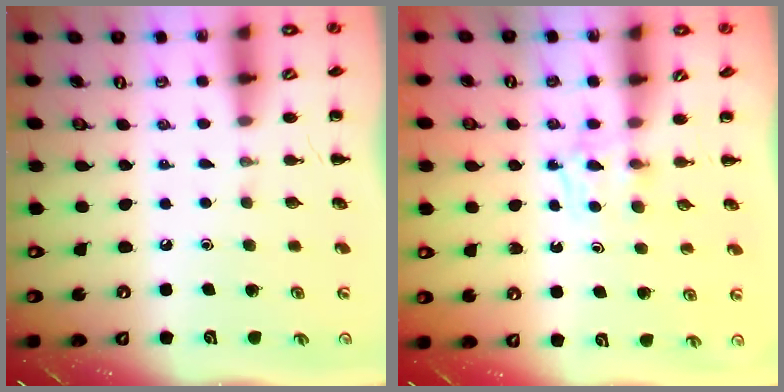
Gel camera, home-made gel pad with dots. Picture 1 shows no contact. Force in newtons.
{"total": 3.2, "press": 2.8, "slide": 1.5}